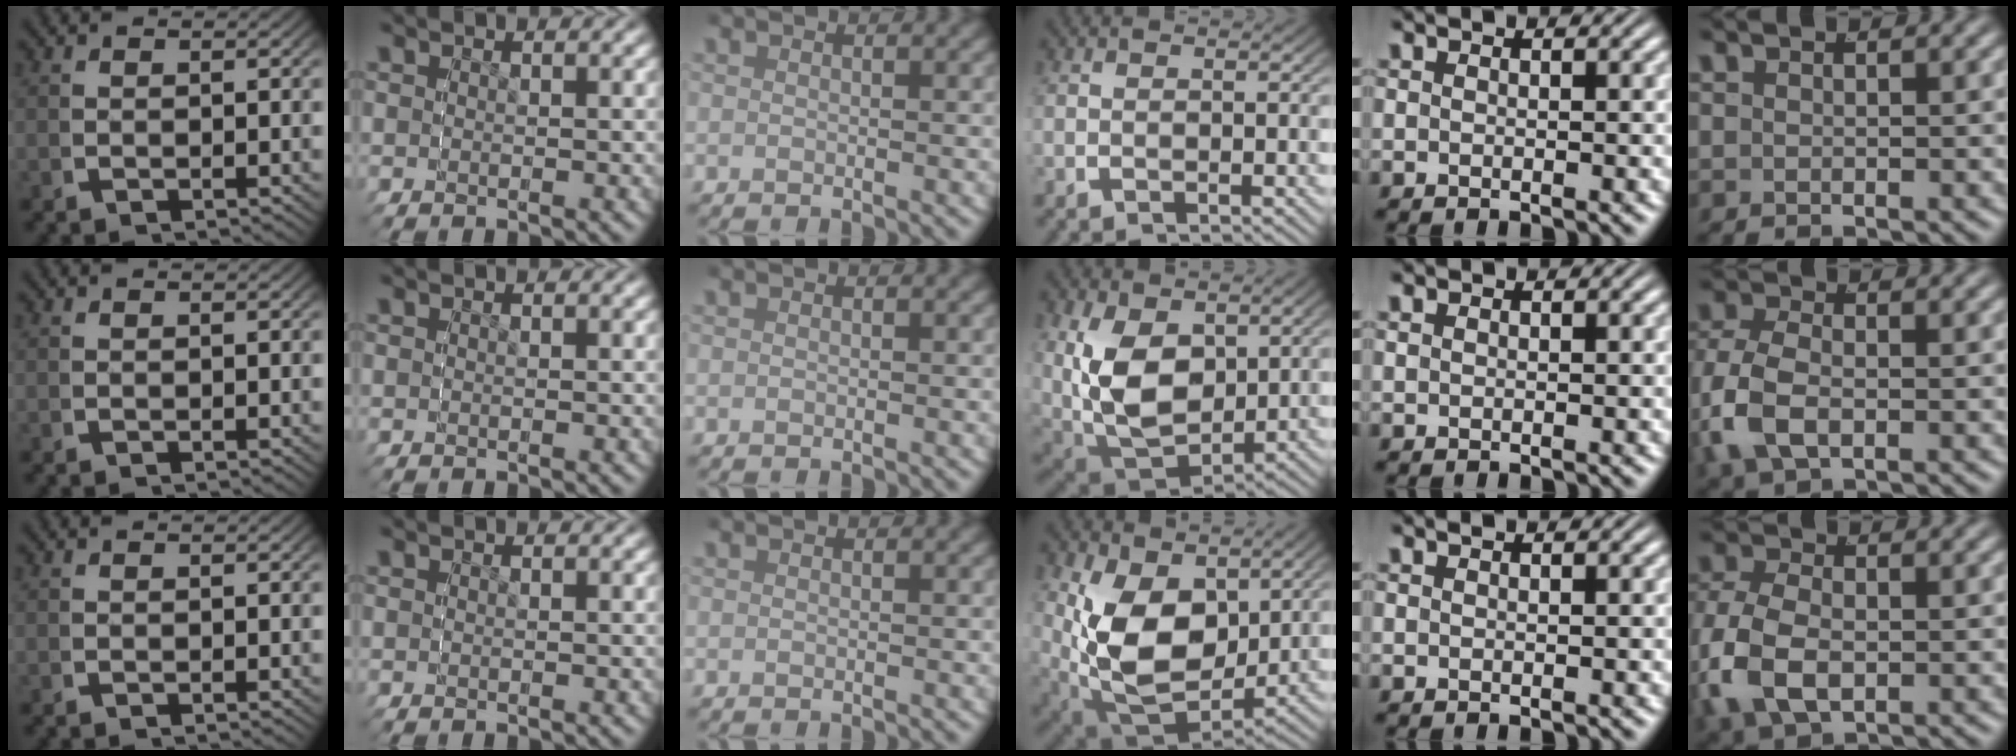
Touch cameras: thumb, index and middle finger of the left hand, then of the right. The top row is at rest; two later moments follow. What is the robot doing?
{"motion": "grasp_and_lifting", "object": "sponge"}